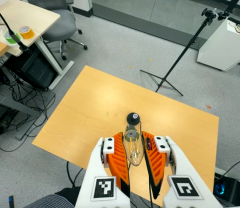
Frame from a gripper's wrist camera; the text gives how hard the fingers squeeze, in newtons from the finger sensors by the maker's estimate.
{"total": 20.9, "left": 24.0, "right": 17.9}